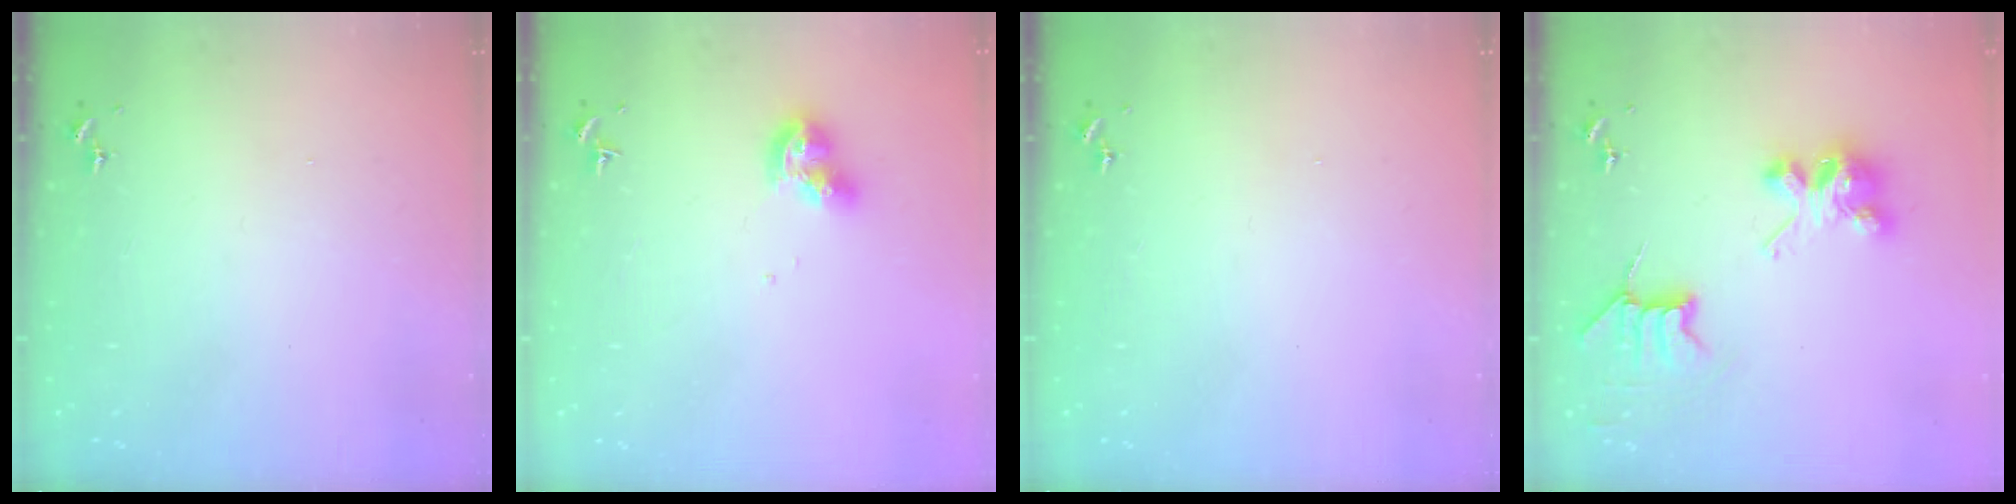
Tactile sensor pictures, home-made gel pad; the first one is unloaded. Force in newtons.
{"total": 8.5, "press": 8.5, "slide": 0.7}
{"total": 0.0}
{"total": 9.0, "press": 9.0, "slide": 0.5}